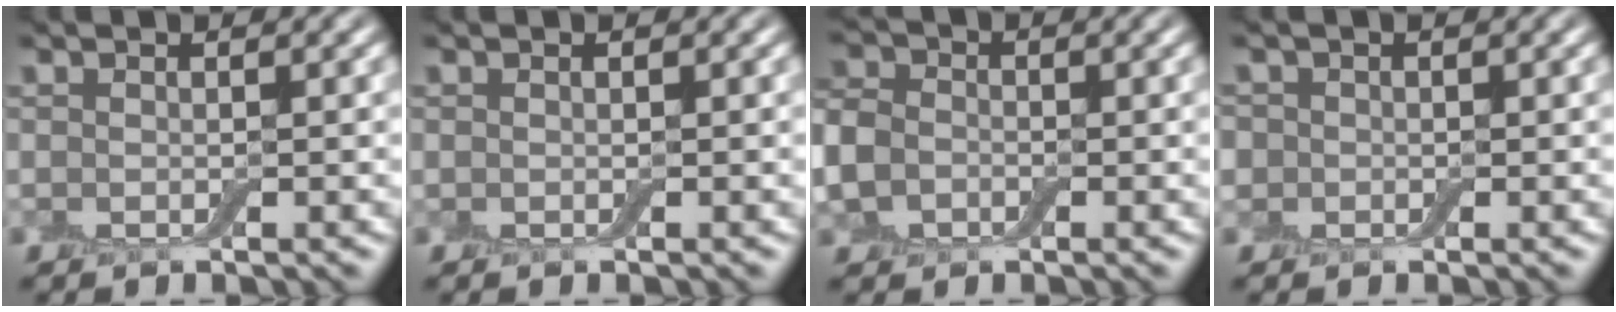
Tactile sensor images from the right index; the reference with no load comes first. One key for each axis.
{"total": 0.0}
{"total": 4.3, "fx": -0.9, "fy": 3.6, "fz": 2.3, "tx": -0.054, "ty": 0.000, "tz": -0.025}
{"total": 1.9, "fx": 0.4, "fy": 1.8, "fz": 0.6, "tx": -0.004, "ty": 0.007, "tz": -0.011}